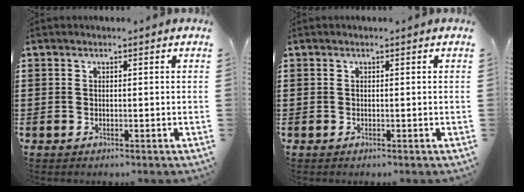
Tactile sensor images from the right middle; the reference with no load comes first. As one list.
[{"total": 0.0}]